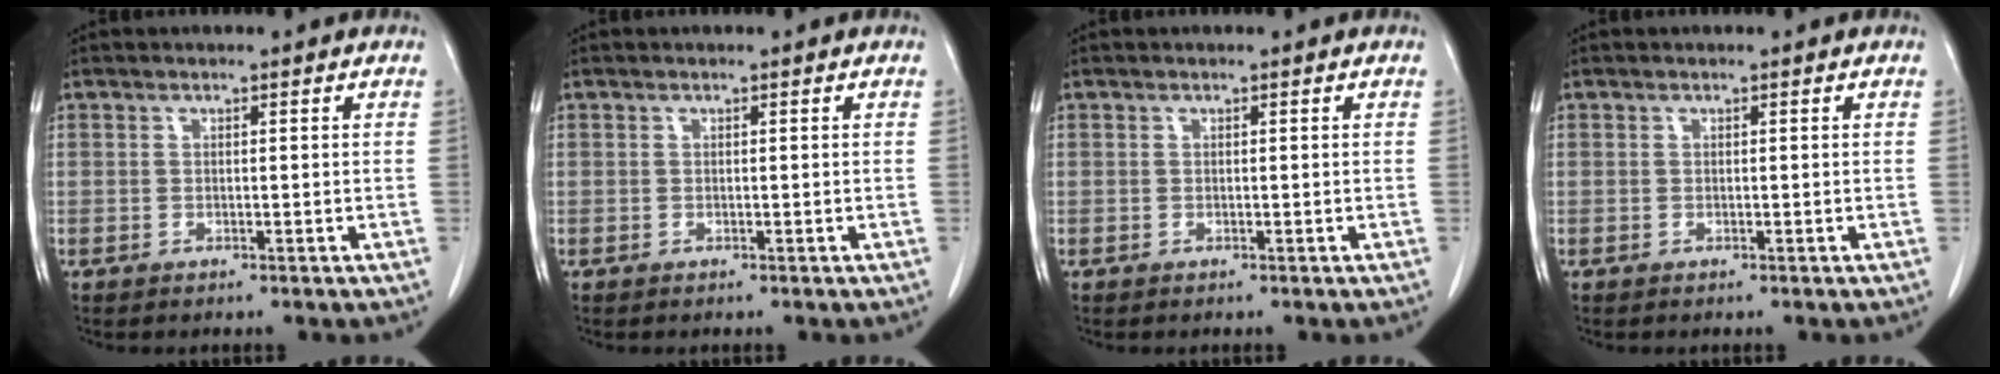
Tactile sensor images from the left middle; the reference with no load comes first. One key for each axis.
{"total": 0.0}
{"total": 0.0}
{"total": 0.0}